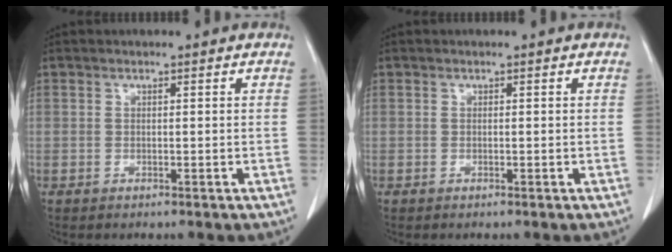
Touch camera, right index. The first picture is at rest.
{"total": 0.0}